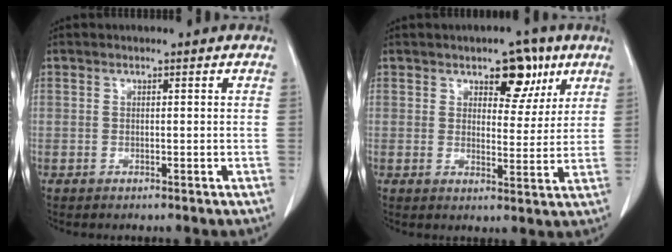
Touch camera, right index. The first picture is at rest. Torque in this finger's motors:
{"motor_torque": [0.41, 0.39, 0.07, 0.05]}